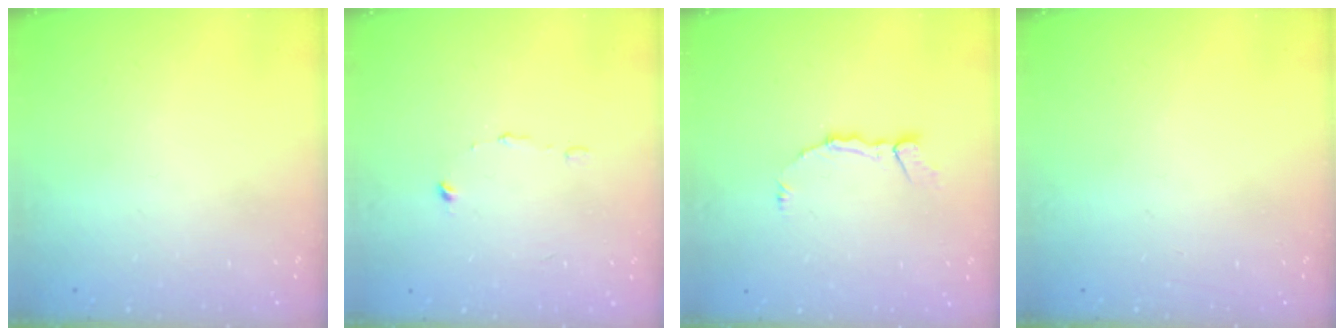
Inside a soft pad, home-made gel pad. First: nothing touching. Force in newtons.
{"total": 4.9, "press": 4.8, "slide": 0.3}
{"total": 3.5, "press": 3.5, "slide": 0.3}
{"total": 0.0}